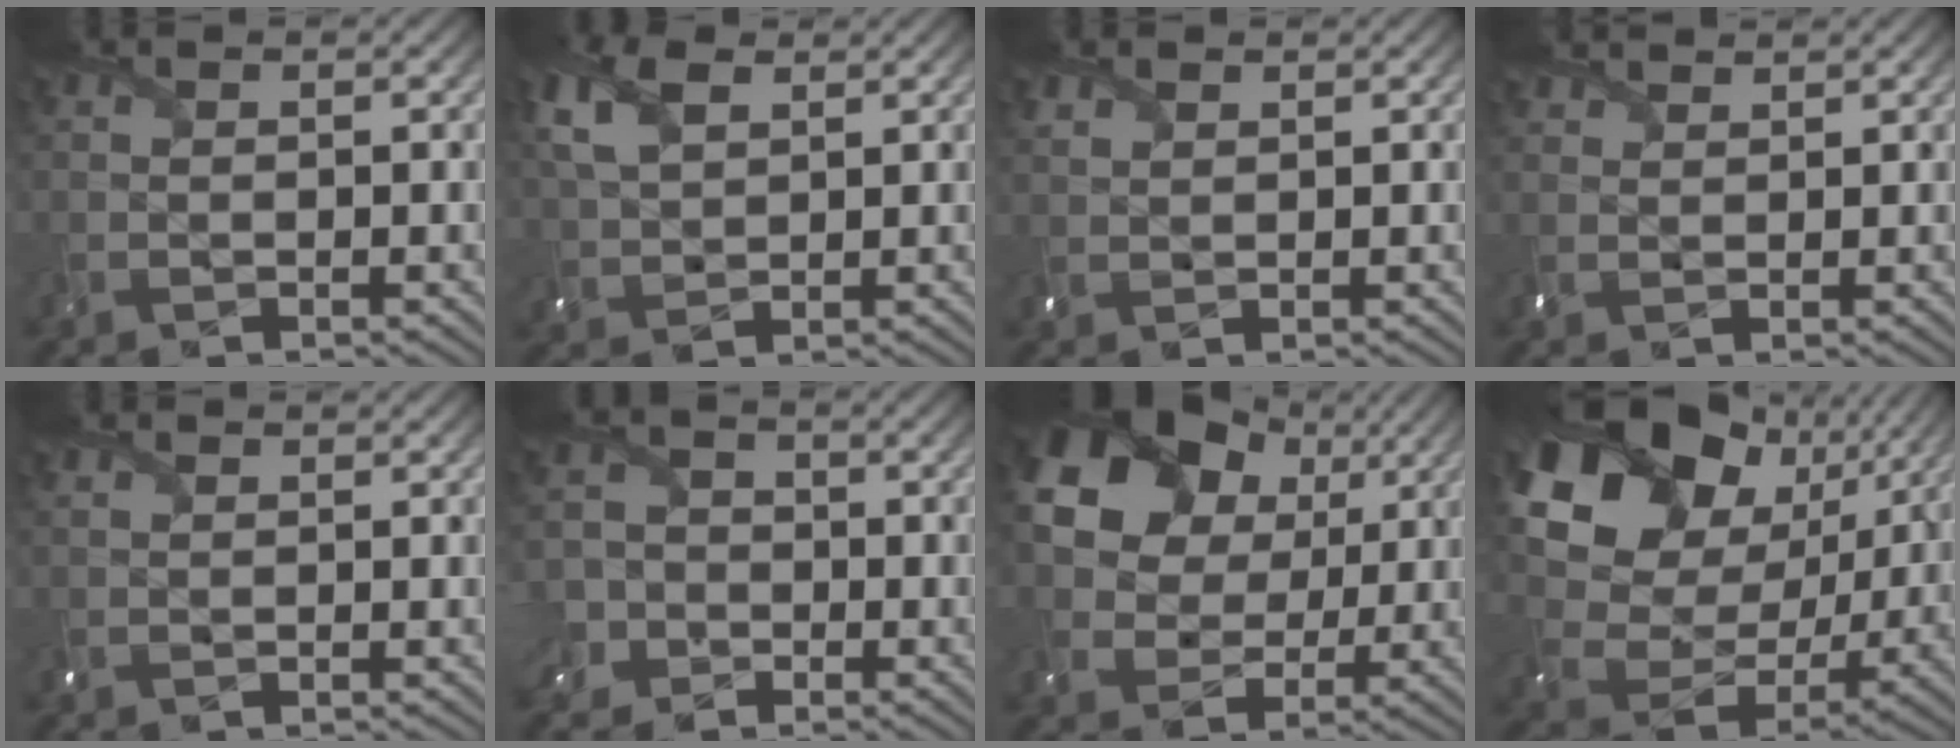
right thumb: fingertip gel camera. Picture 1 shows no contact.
{"total": 7.1, "force": [3.4, 4.1, 4.7], "torque": [-0.139, 0.016, 0.068]}
{"total": 1.8, "force": [1.4, 0.9, 0.7], "torque": [-0.024, 0.003, 0.033]}
{"total": 2.5, "force": [2.2, 0.7, 0.7], "torque": [-0.024, 0.003, 0.045]}
{"total": 1.1, "force": [0.8, 0.5, 0.5], "torque": [-0.018, 0.003, 0.018]}
{"total": 5.8, "force": [-2.6, 4.9, 1.6], "torque": [-0.040, -0.007, -0.064]}
{"total": 18.4, "force": [8.2, 13.9, 8.7], "torque": [-0.242, 0.065, 0.161]}
{"total": 20.1, "force": [8.7, 14.7, 10.5], "torque": [-0.268, 0.036, 0.183]}